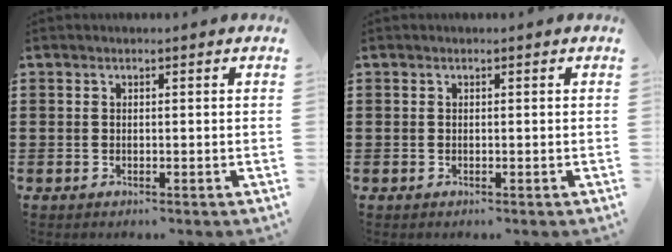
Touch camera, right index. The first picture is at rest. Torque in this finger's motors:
{"motor_torque": [0.45, 0.76, 0.00, 0.00]}